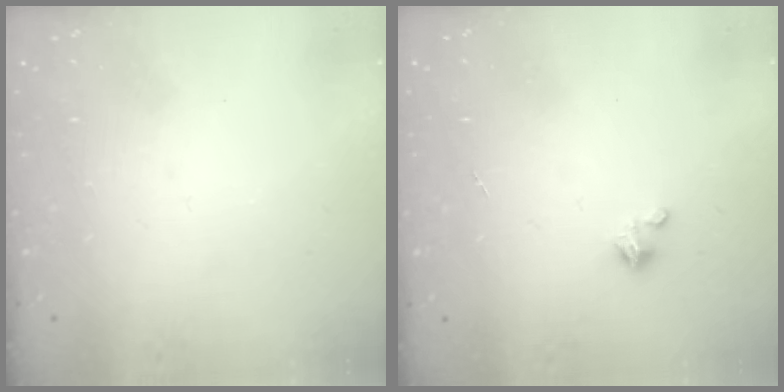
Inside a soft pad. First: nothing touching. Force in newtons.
{"total": 1.4, "press": 1.4, "slide": 0.3}